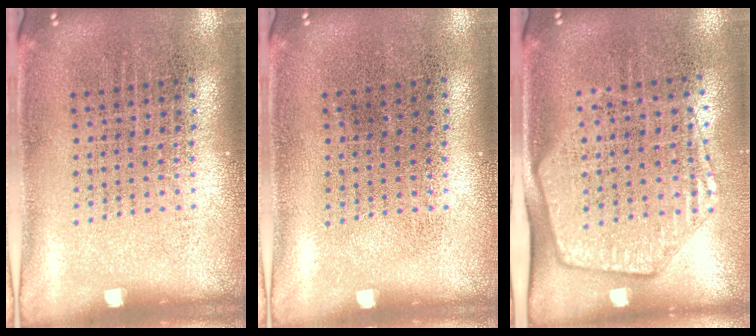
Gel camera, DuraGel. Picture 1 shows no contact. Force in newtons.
{"total": 0.0}
{"total": 1.9, "press": 1.7, "slide": 0.9}